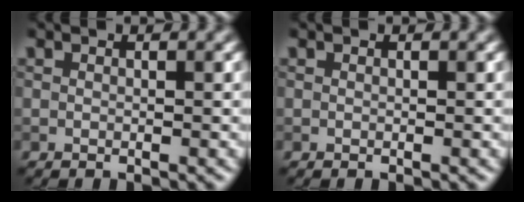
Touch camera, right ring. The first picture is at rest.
{"total": 0.0}